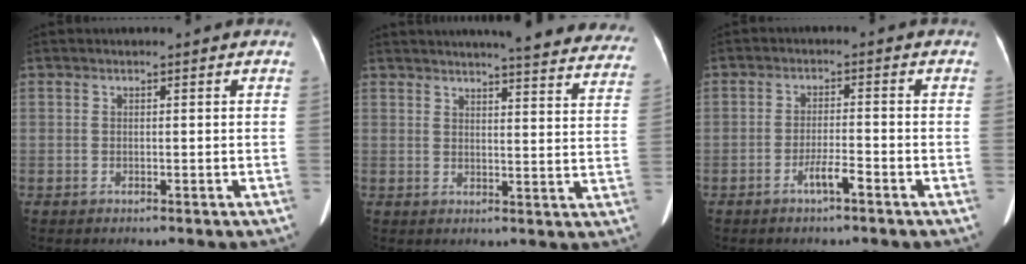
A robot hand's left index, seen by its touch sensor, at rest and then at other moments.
{"total": 26.2, "force": [24.0, 2.9, 10.2], "torque": [-0.131, -0.066, 0.265]}
{"total": 3.2, "force": [-2.1, 0.2, 2.4], "torque": [-0.043, -0.001, -0.041]}